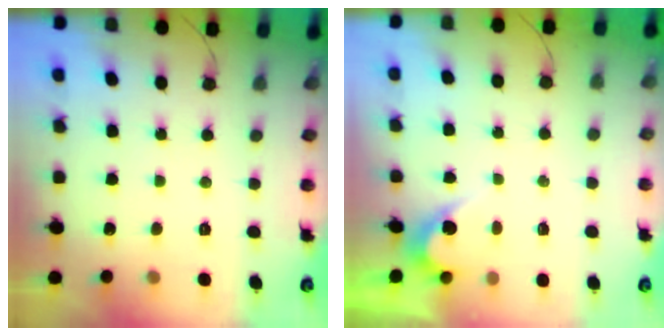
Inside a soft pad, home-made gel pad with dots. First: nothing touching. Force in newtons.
{"total": 3.1, "press": 3.1, "slide": 0.2}